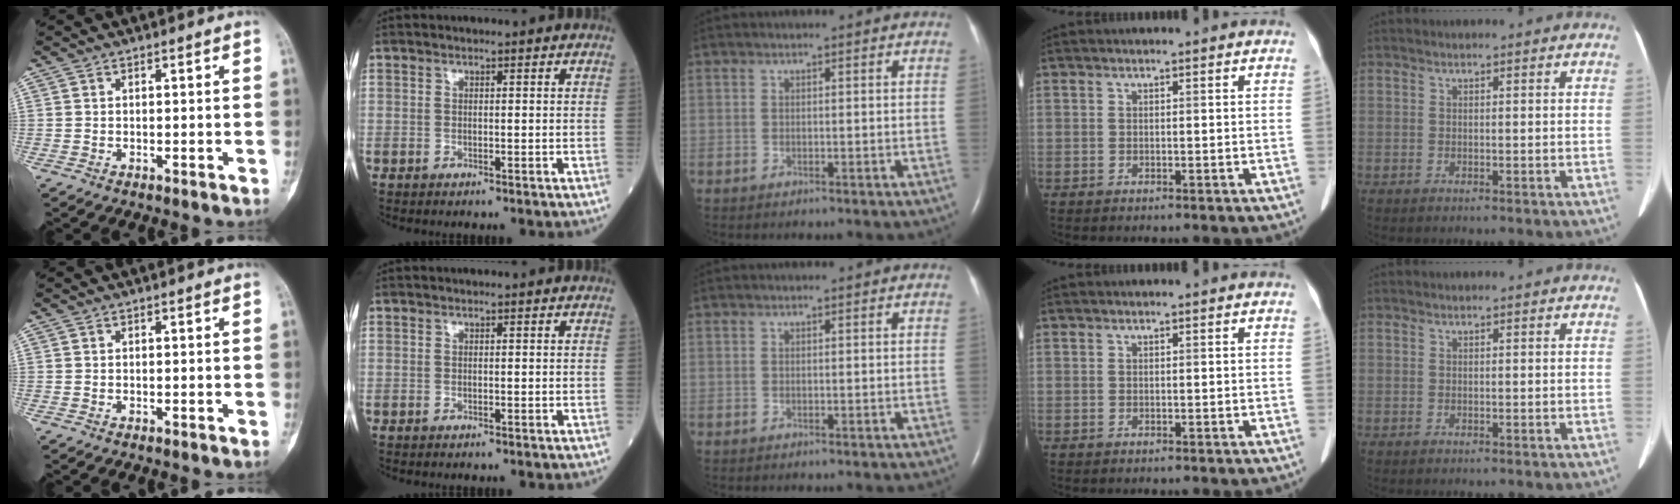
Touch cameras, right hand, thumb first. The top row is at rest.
{}